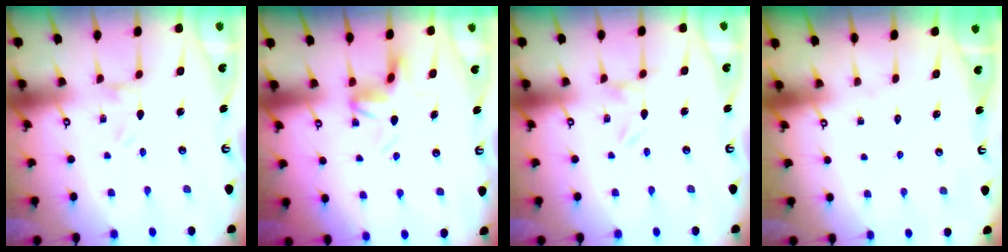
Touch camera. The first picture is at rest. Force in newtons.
{"total": 3.9, "press": 3.9, "slide": 0.4}
{"total": 0.0}
{"total": 1.7, "press": 1.7, "slide": 0.2}